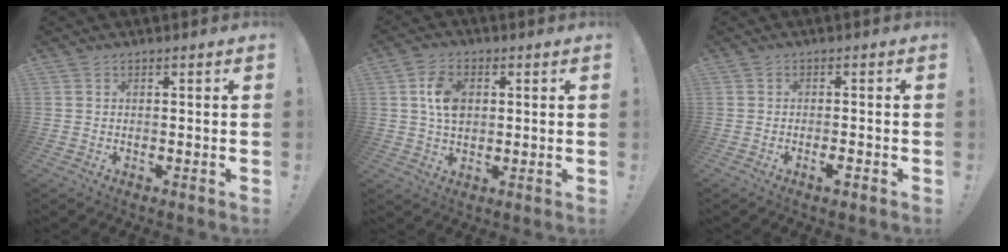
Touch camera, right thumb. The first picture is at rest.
{"total": 8.1, "force": [1.5, 5.6, 5.7], "torque": [-0.098, 0.006, 0.030]}
{"total": 2.4, "force": [-1.3, 0.2, 2.0], "torque": [-0.030, 0.004, -0.023]}